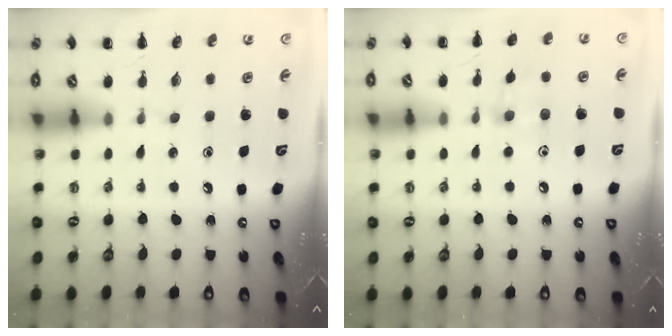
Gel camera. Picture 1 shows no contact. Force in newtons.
{"total": 4.1, "press": 3.9, "slide": 1.2}